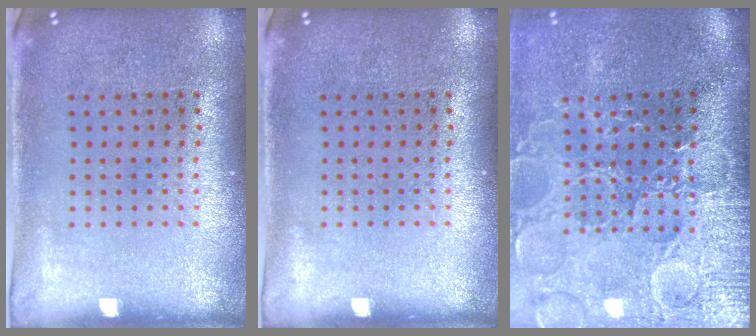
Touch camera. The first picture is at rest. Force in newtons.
{"total": 0.0}
{"total": 4.3, "press": 3.8, "slide": 1.9}